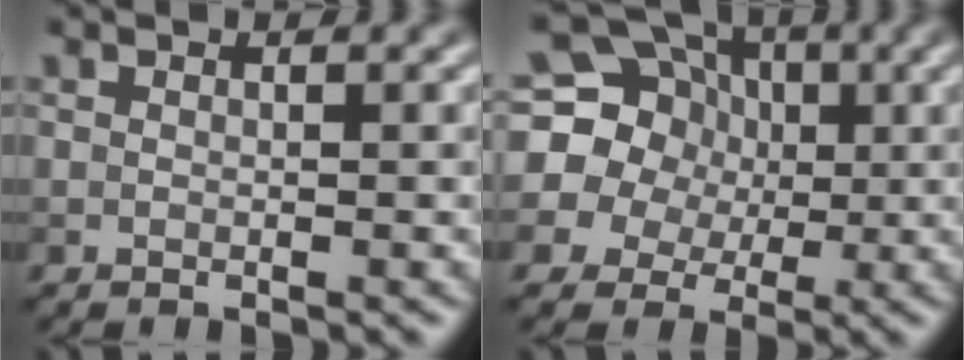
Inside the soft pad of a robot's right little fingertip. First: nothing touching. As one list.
[{"total": 15.6, "force": [4.1, 13.9, 5.7], "torque": [-0.148, 0.043, 0.045]}]